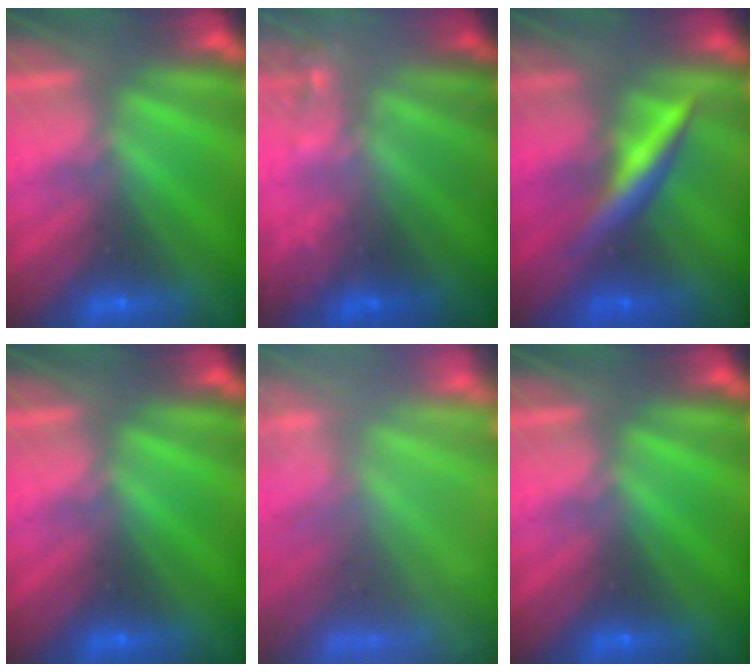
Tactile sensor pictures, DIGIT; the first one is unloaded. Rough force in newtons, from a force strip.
{"total": 2.2}
{"total": 2.8}
{"total": 0.0}
{"total": 8.3}
{"total": 0.0}